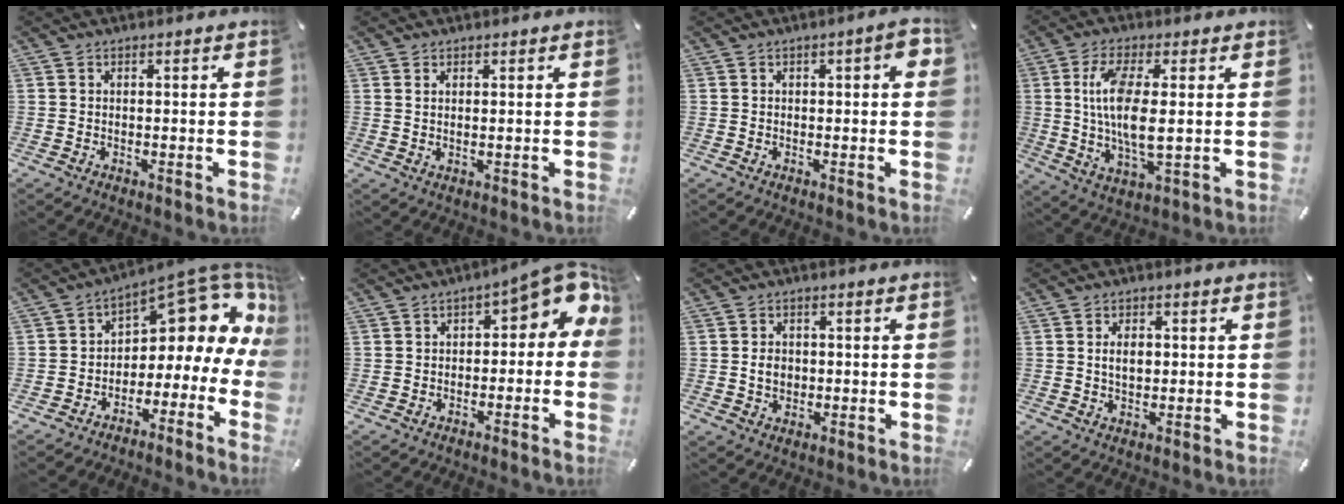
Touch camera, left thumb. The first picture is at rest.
{"total": 1.4, "force": [1.0, 0.0, 1.0], "torque": [-0.020, -0.002, 0.018]}
{"total": 4.4, "force": [0.6, 1.7, 4.0], "torque": [-0.050, 0.002, 0.004]}
{"total": 12.4, "force": [1.7, 4.4, 11.5], "torque": [-0.252, -0.011, 0.023]}
{"total": 9.3, "force": [6.1, 4.8, 5.2], "torque": [-0.068, -0.063, 0.096]}
{"total": 8.0, "force": [2.5, 4.0, 6.5], "torque": [-0.087, -0.019, 0.038]}
{"total": 3.7, "force": [0.0, 3.2, 1.9], "torque": [-0.039, -0.002, -0.003]}
{"total": 3.7, "force": [0.4, 2.5, 2.7], "torque": [-0.048, 0.003, 0.003]}